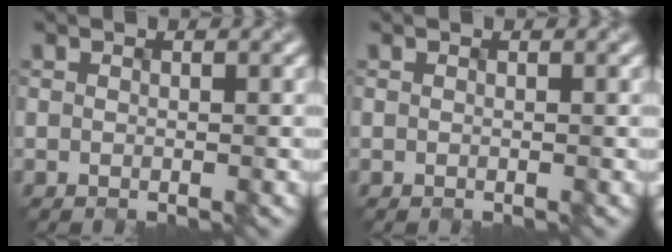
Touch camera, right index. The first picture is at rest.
{"total": 0.0}